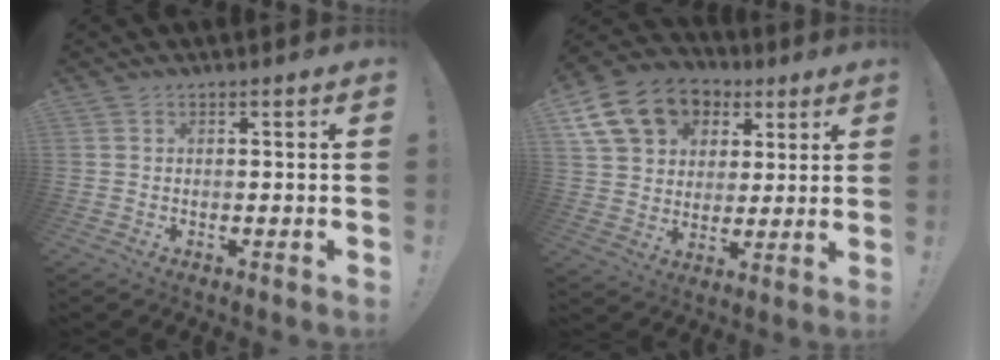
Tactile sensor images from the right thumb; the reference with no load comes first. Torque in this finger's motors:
{"motor_torque": [1.74, 2.04, 0.64, 0.11, 0.09]}